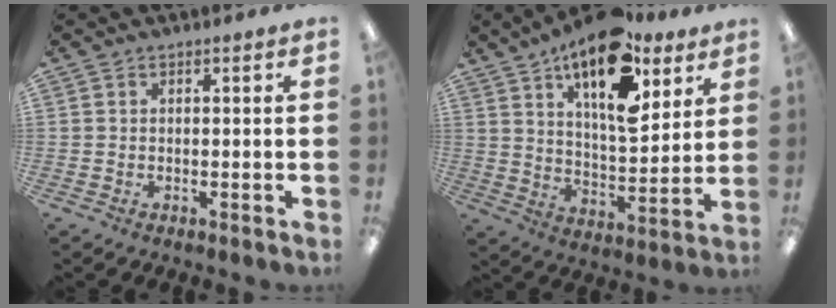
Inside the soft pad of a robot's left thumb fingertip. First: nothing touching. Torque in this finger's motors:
{"motor_torque": [0.33, 0.96, 1.70, -1.07, 0.27]}